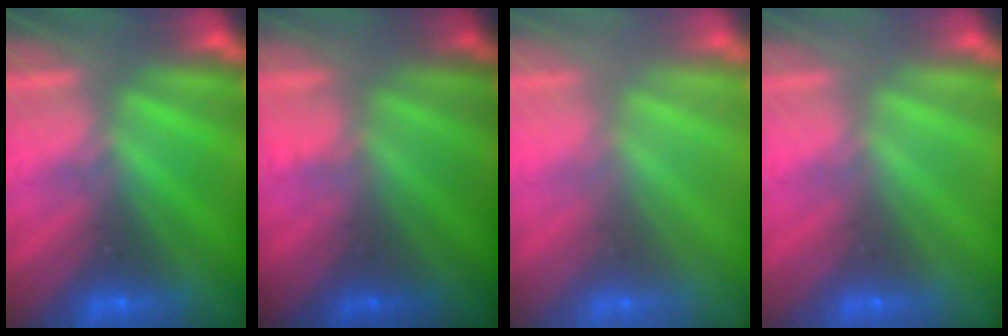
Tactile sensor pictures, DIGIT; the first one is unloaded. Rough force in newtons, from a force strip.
{"total": 1.8}
{"total": 2.9}
{"total": 3.5}